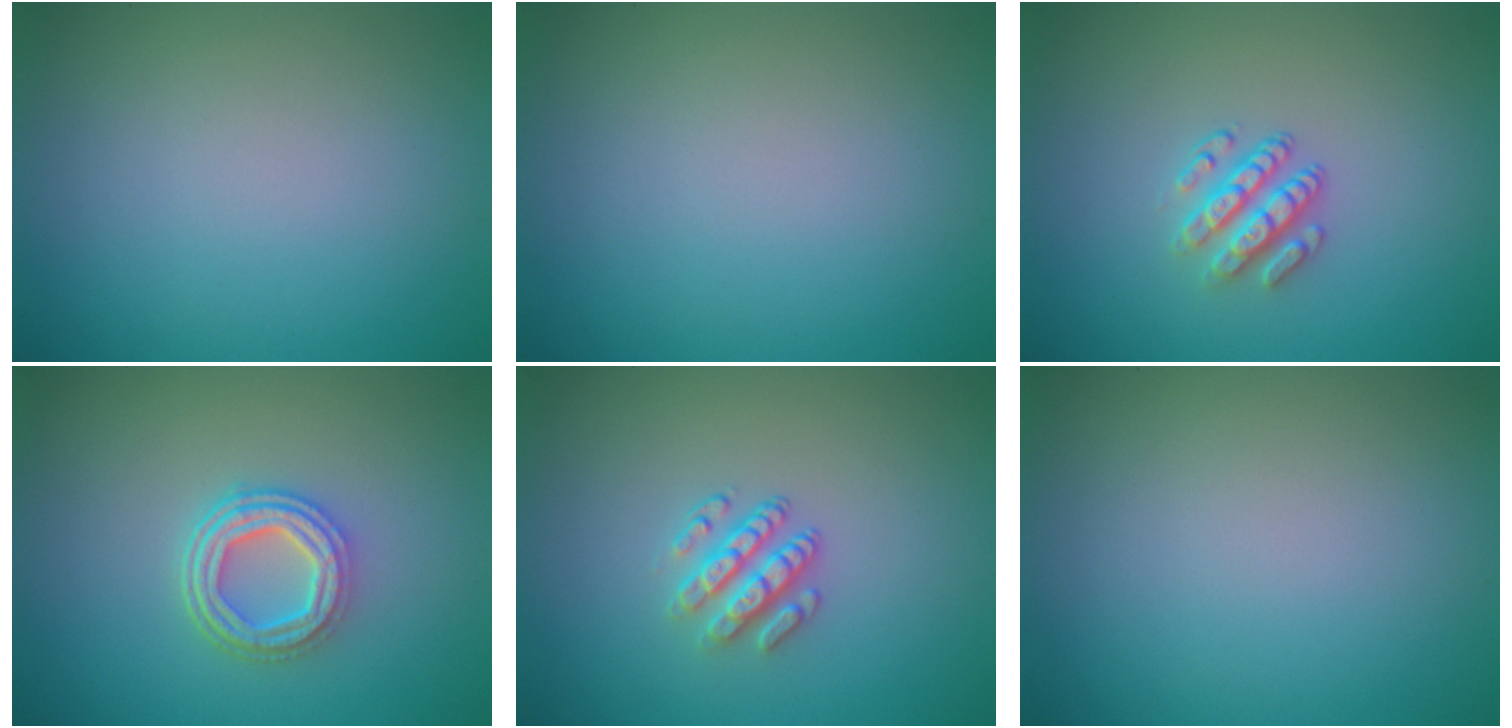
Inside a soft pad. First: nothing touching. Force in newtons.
{"total": 0.0}
{"total": 2.8, "press": 2.4, "slide": 1.5}
{"total": 4.5, "press": 3.4, "slide": 2.9}
{"total": 2.8, "press": 2.4, "slide": 1.5}
{"total": 0.0}